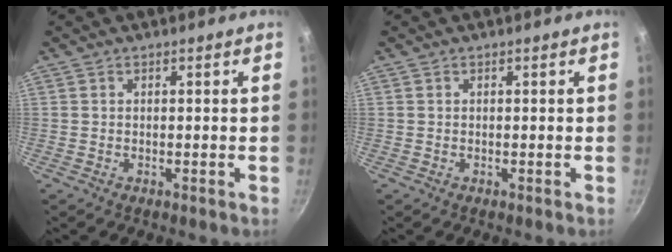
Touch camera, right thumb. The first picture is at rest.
{"total": 0.0}